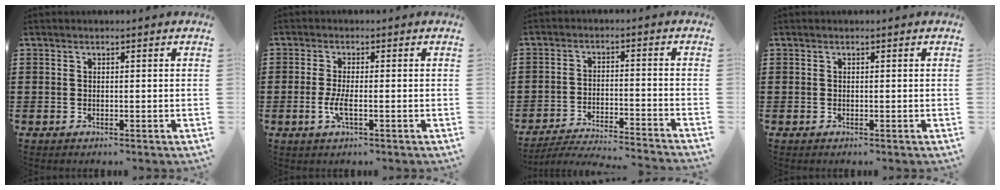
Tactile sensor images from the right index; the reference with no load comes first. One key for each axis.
{"total": 3.2, "fx": -0.9, "fy": 0.6, "fz": 3.0, "tx": -0.066, "ty": -0.010, "tz": -0.017}
{"total": 4.6, "fx": -4.4, "fy": -0.4, "fz": 1.1, "tx": -0.028, "ty": -0.012, "tz": -0.093}
{"total": 0.0}